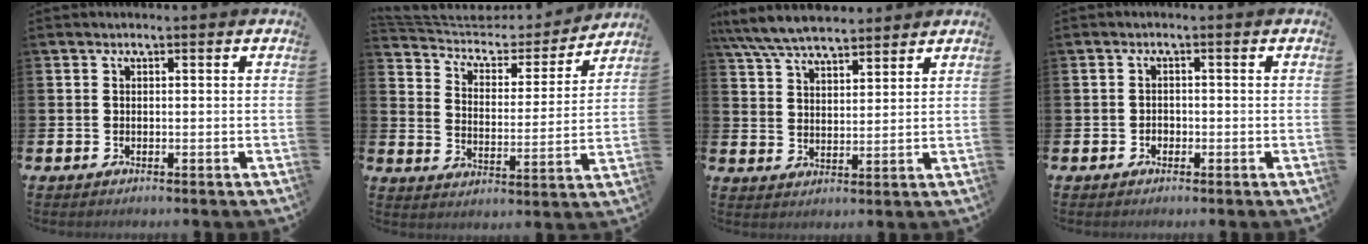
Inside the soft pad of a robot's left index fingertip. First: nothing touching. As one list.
[{"total": 5.5, "force": [4.9, 2.4, 0.8], "torque": [-0.048, -0.040, 0.079]}, {"total": 7.3, "force": [6.8, 1.5, 2.2], "torque": [-0.067, -0.023, 0.126]}, {"total": 1.1, "force": [-0.5, 0.9, 0.2], "torque": [-0.003, 0.002, -0.012]}]